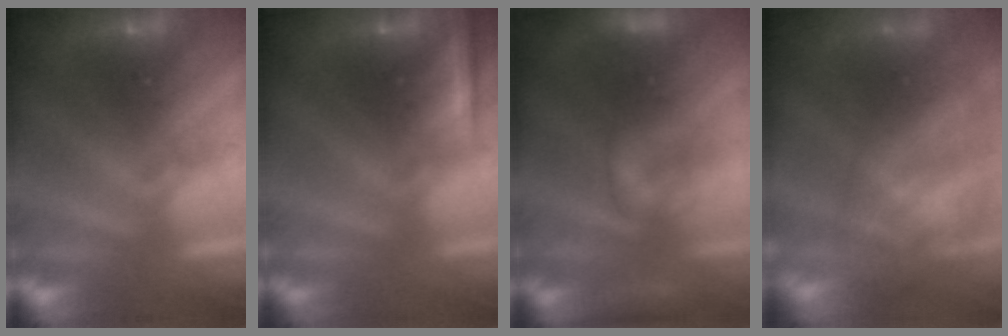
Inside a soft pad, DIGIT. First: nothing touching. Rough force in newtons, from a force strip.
{"total": 2.3}
{"total": 9.3}
{"total": 7.6}